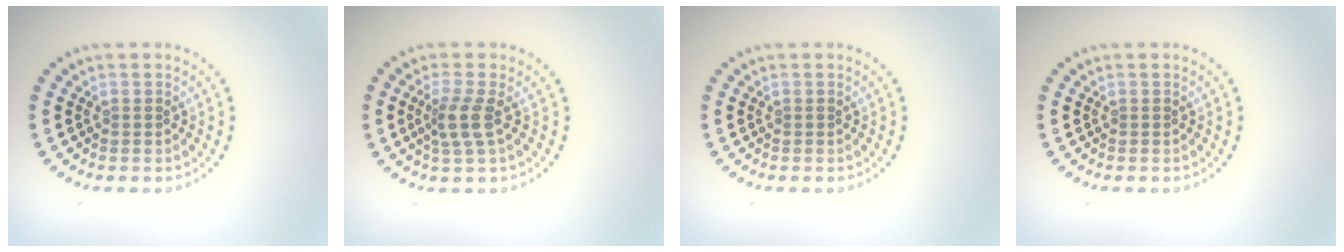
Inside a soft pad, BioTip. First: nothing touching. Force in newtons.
{"total": 2.5, "press": 2.0, "slide": 1.6}
{"total": 0.0}
{"total": 0.0}